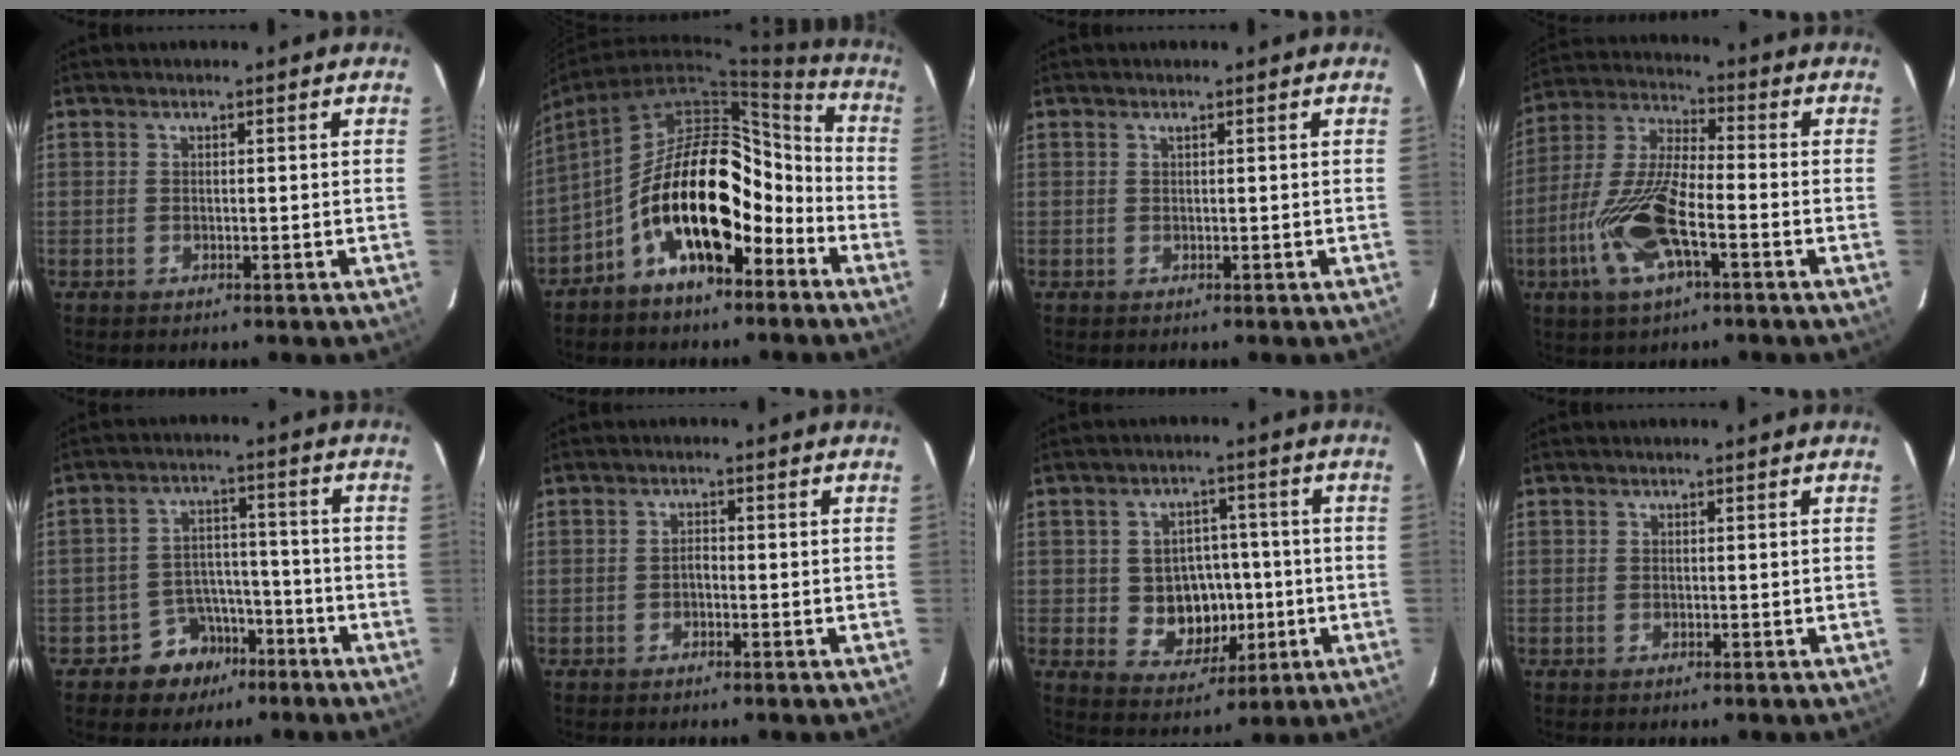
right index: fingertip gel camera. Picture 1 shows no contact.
{"total": 17.0, "force": [-8.4, 7.8, 12.5], "torque": [-0.194, 0.030, -0.140]}
{"total": 0.5, "force": [0.5, -0.1, 0.2], "torque": [-0.006, -0.001, 0.007]}
{"total": 15.1, "force": [-5.9, 4.7, 13.1], "torque": [-0.281, -0.010, -0.121]}
{"total": 7.9, "force": [-5.2, 5.8, 1.5], "torque": [-0.035, 0.029, -0.070]}
{"total": 1.1, "force": [-0.7, 0.6, 0.6], "torque": [-0.011, 0.005, -0.014]}
{"total": 9.3, "force": [-1.3, 7.9, 4.6], "torque": [-0.097, 0.010, -0.004]}
{"total": 0.0}